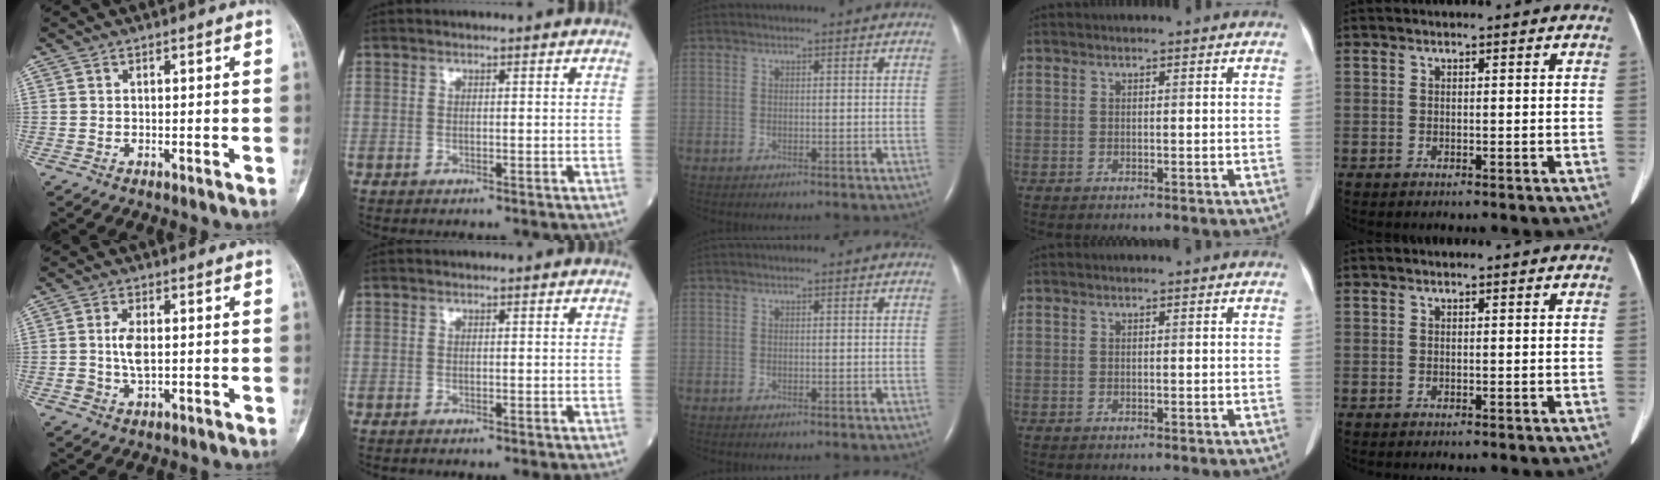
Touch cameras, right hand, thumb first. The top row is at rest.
{"thumb": {"total": 4.6, "force": [-0.2, 2.3, 3.9], "torque": [-0.078, 0.001, -0.006]}}